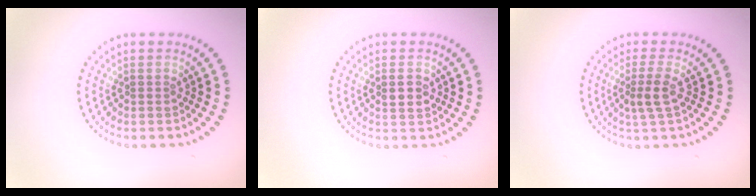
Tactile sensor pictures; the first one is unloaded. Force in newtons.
{"total": 1.6, "press": 1.6, "slide": 0.3}
{"total": 2.0, "press": 1.7, "slide": 1.2}